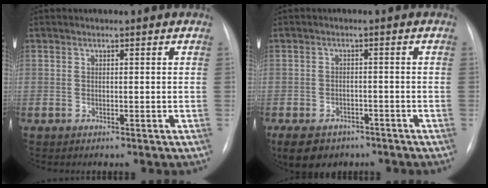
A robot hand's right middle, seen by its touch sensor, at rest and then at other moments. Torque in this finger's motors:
{"motor_torque": [0.83, -0.86, 0.22, 0.06]}